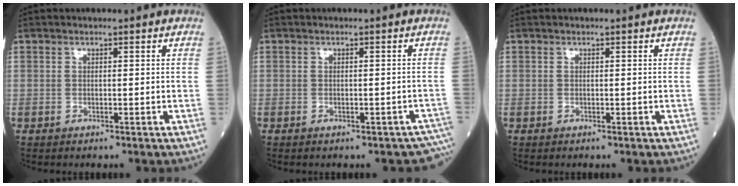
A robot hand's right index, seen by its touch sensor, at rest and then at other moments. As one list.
[{"total": 3.4, "force": [-2.5, 1.8, 1.5], "torque": [-0.001, 0.011, -0.029]}, {"total": 0.0}]